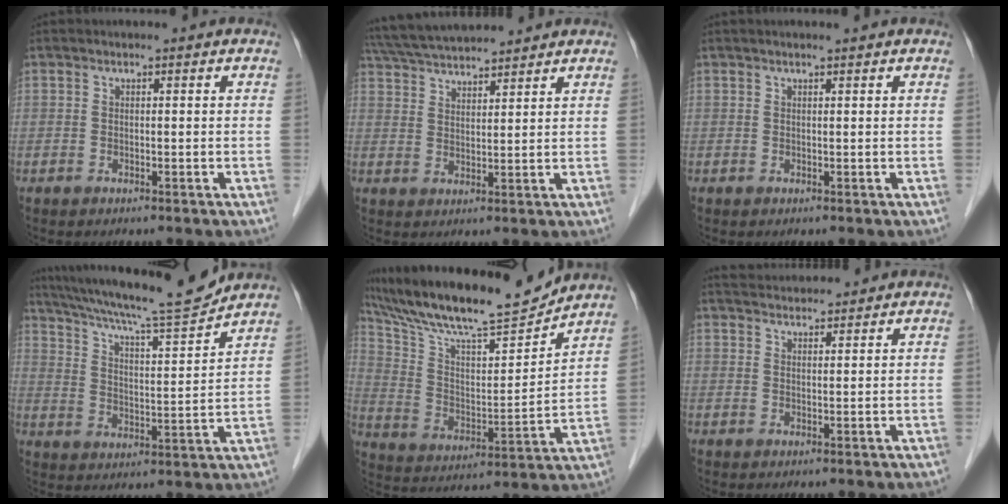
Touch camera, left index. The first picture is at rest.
{"total": 10.9, "force": [10.1, 1.0, 3.8], "torque": [-0.078, 0.033, 0.176]}
{"total": 1.4, "force": [1.2, -0.1, 0.8], "torque": [-0.008, 0.014, 0.021]}
{"total": 16.2, "force": [14.7, -0.4, 6.9], "torque": [-0.124, -0.008, 0.230]}
{"total": 19.3, "force": [17.3, 1.4, 8.6], "torque": [-0.164, 0.002, 0.292]}
{"total": 5.6, "force": [5.4, 0.6, 1.2], "torque": [-0.022, 0.030, 0.088]}